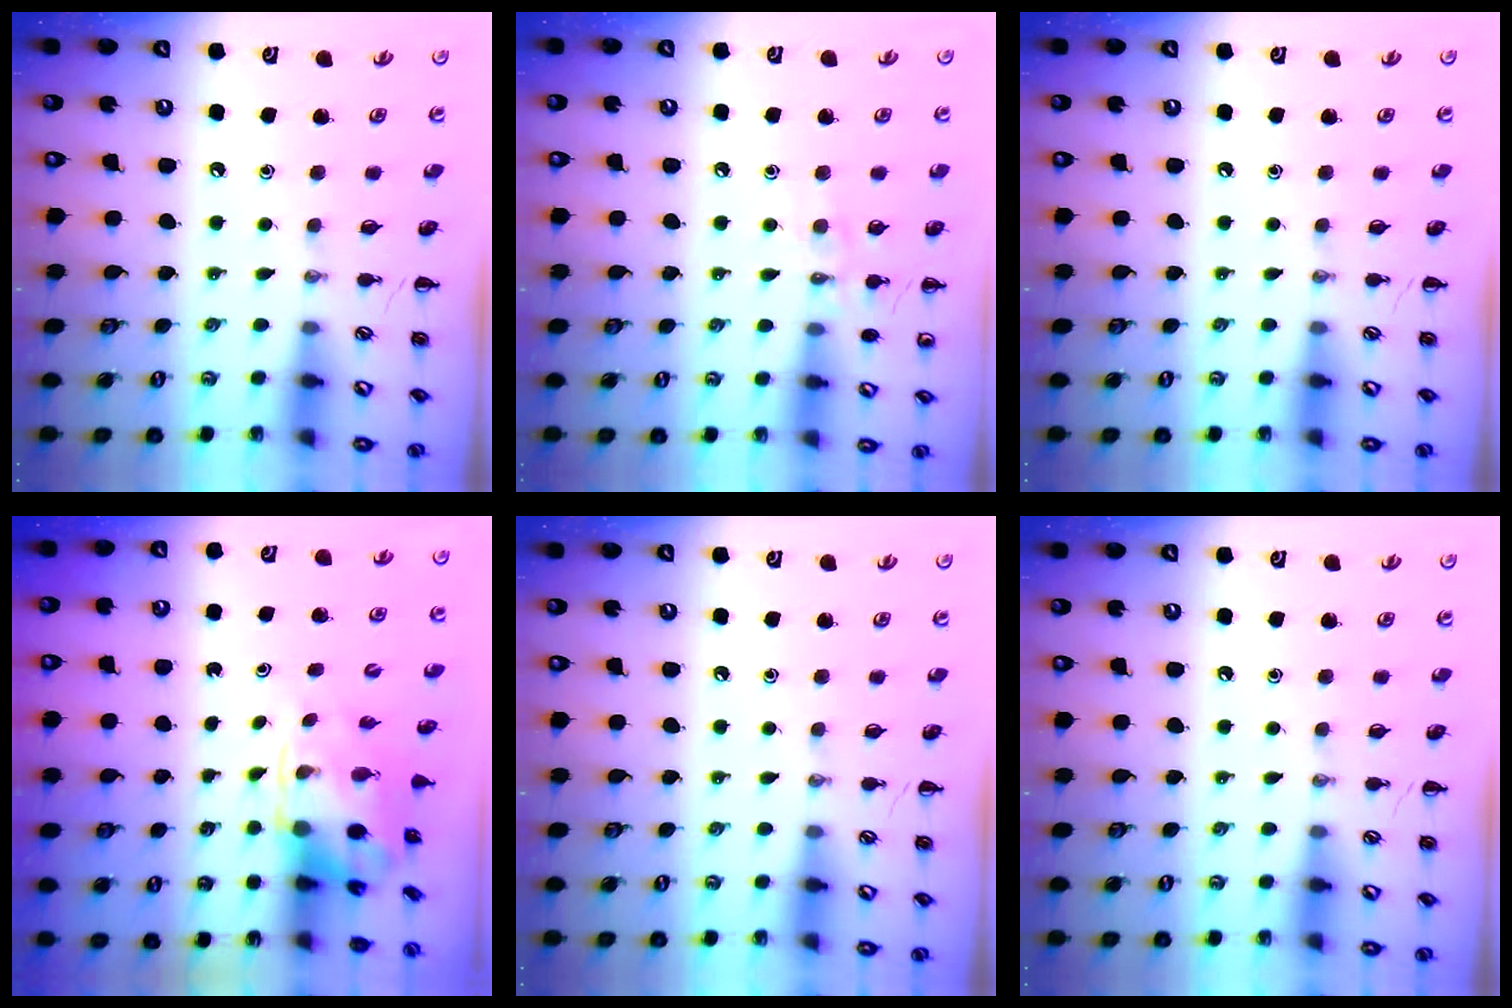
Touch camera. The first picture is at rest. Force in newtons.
{"total": 7.4, "press": 7.2, "slide": 1.7}
{"total": 0.0}
{"total": 3.7, "press": 3.7, "slide": 0.8}
{"total": 0.0}
{"total": 0.0}